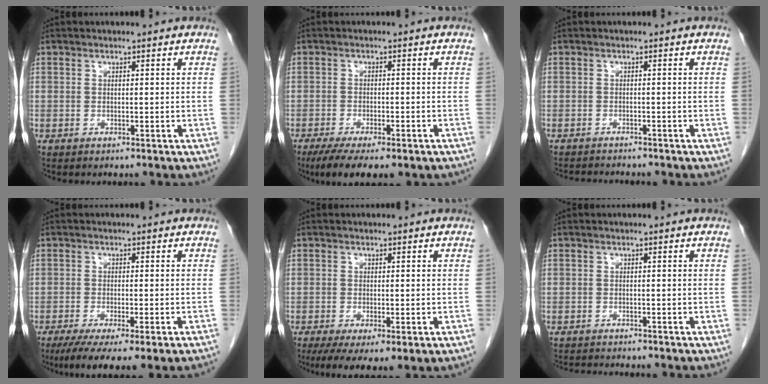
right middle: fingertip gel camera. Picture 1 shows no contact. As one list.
[{"total": 10.4, "force": [-7.6, 2.8, 6.6], "torque": [-0.096, -0.015, -0.109]}, {"total": 5.2, "force": [-4.9, 0.9, 1.4], "torque": [-0.016, -0.007, -0.071]}, {"total": 9.5, "force": [-6.7, 0.6, 6.6], "torque": [-0.095, -0.021, -0.104]}, {"total": 8.2, "force": [-4.7, 2.3, 6.3], "torque": [-0.100, -0.022, -0.075]}, {"total": 4.6, "force": [-4.4, 0.4, 1.2], "torque": [-0.014, -0.010, -0.067]}]